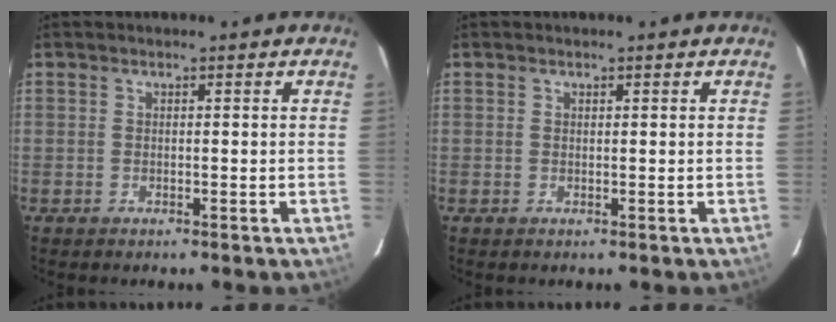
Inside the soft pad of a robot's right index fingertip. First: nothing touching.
{"total": 0.0}